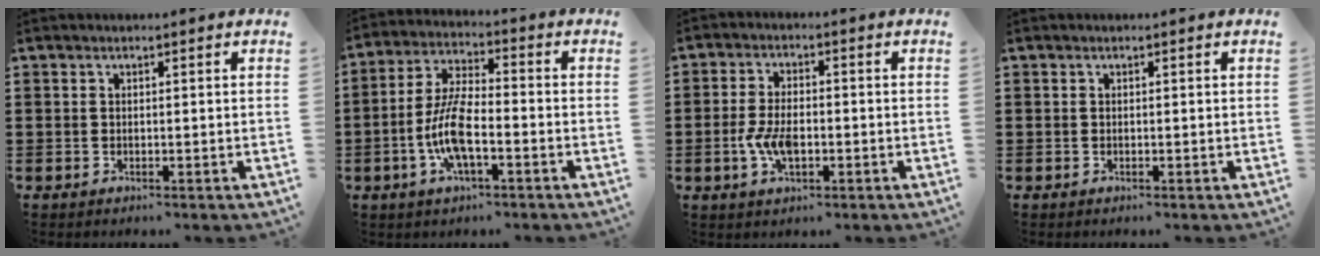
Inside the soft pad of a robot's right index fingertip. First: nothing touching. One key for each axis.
{"total": 8.4, "fx": -2.5, "fy": 2.7, "fz": 7.5, "tx": -0.174, "ty": -0.012, "tz": -0.053}
{"total": 5.2, "fx": -1.2, "fy": 2.7, "fz": 4.3, "tx": -0.105, "ty": -0.004, "tz": -0.026}
{"total": 0.0}